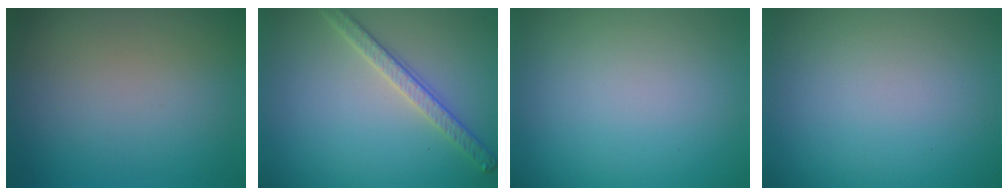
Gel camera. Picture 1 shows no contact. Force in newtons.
{"total": 2.8, "press": 2.8, "slide": 0.7}
{"total": 0.0}
{"total": 0.0}